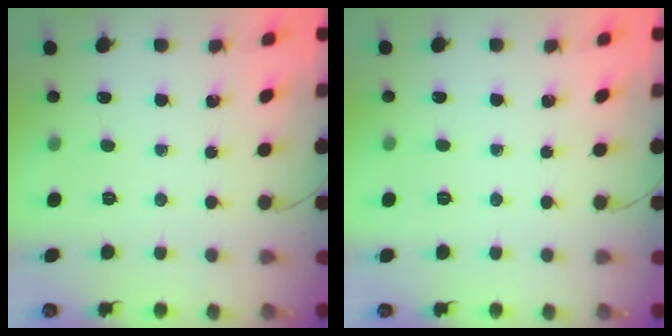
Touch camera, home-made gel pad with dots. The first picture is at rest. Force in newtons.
{"total": 5.2, "press": 5.1, "slide": 1.1}